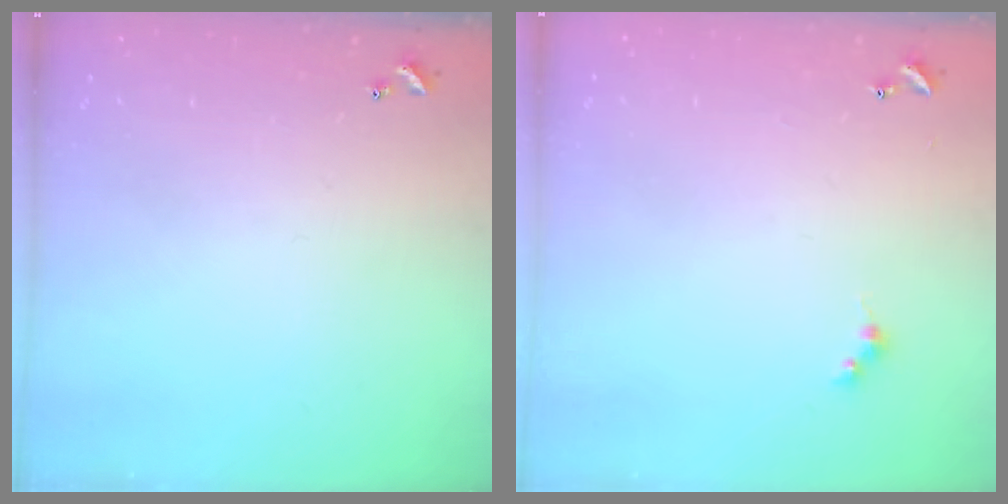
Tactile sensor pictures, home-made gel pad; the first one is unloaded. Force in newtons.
{"total": 2.6, "press": 2.6, "slide": 0.5}